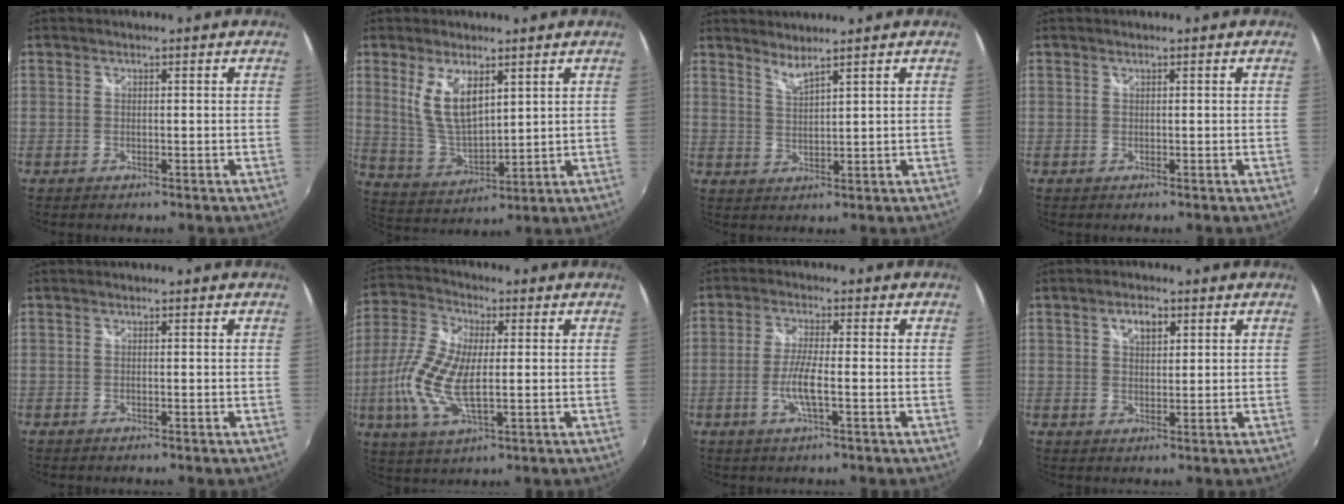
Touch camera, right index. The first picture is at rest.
{"total": 9.6, "force": [4.2, 4.1, 7.6], "torque": [-0.149, -0.003, 0.094]}
{"total": 2.8, "force": [2.5, -0.3, 1.2], "torque": [-0.024, -0.005, 0.043]}
{"total": 0.0}
{"total": 0.0}
{"total": 12.8, "force": [-1.1, 5.3, 11.6], "torque": [-0.257, 0.005, -0.027]}
{"total": 5.4, "force": [-1.6, 0.5, 5.1], "torque": [-0.105, -0.004, -0.032]}
{"total": 3.7, "force": [1.7, 2.1, 2.5], "torque": [-0.039, 0.008, 0.029]}